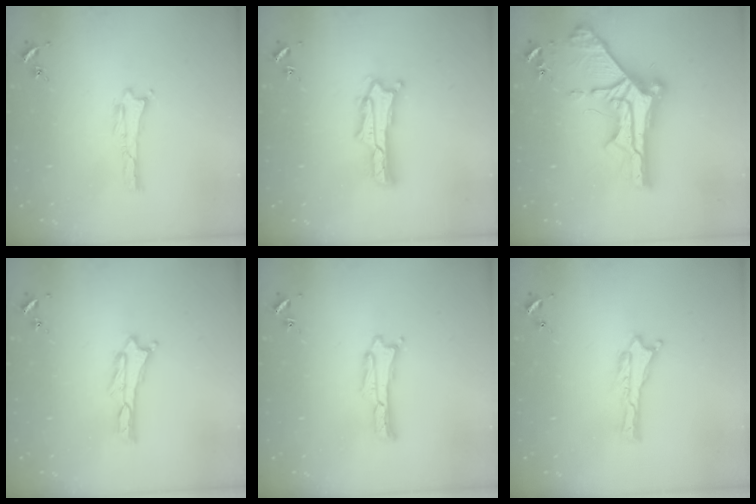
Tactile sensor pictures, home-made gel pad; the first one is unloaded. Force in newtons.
{"total": 2.7, "press": 2.7, "slide": 0.4}
{"total": 11.8, "press": 11.7, "slide": 1.2}
{"total": 0.5, "press": 0.5, "slide": 0.2}
{"total": 0.7, "press": 0.7, "slide": 0.1}
{"total": 0.0}